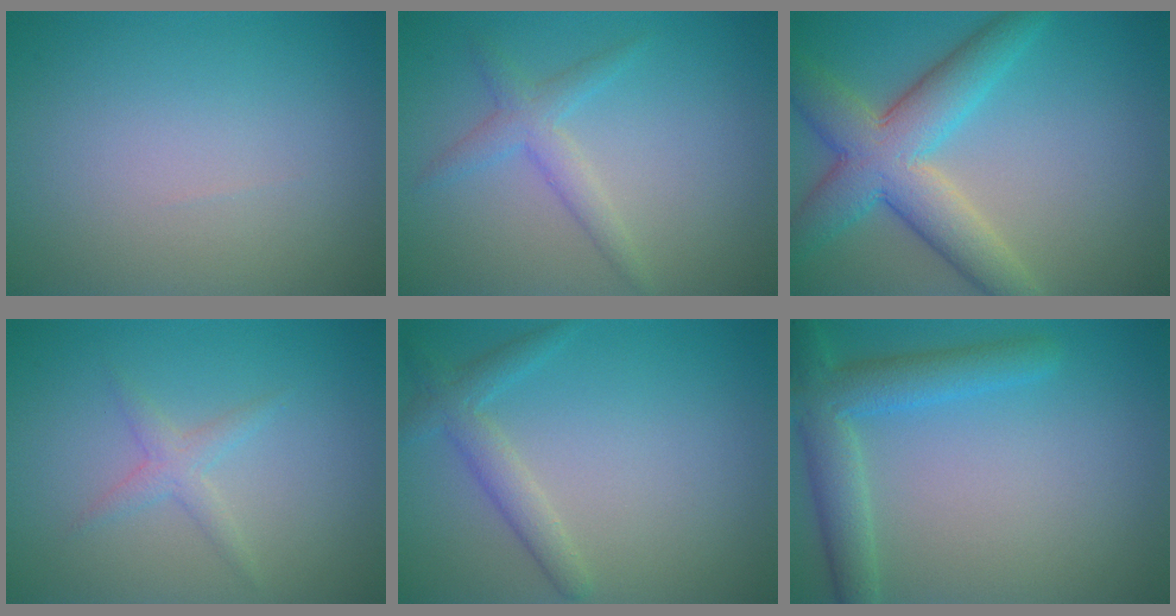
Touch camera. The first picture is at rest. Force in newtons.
{"total": 2.3, "press": 2.3, "slide": 0.2}
{"total": 7.5, "press": 7.5, "slide": 0.2}
{"total": 1.6, "press": 1.6, "slide": 0.1}
{"total": 2.5, "press": 2.5, "slide": 0.1}
{"total": 4.6, "press": 4.6, "slide": 0.2}